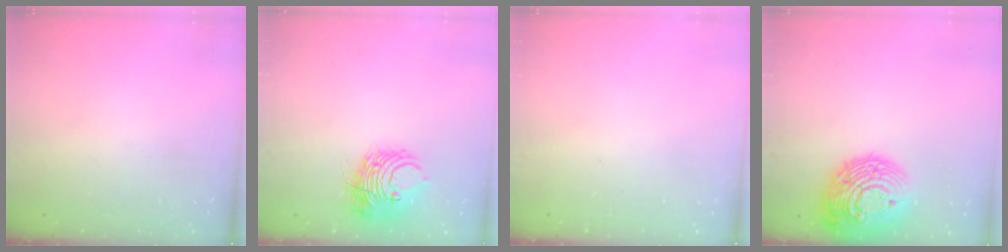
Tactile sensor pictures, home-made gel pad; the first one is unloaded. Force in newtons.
{"total": 10.4, "press": 10.3, "slide": 1.3}
{"total": 0.0}
{"total": 21.7, "press": 21.6, "slide": 1.8}